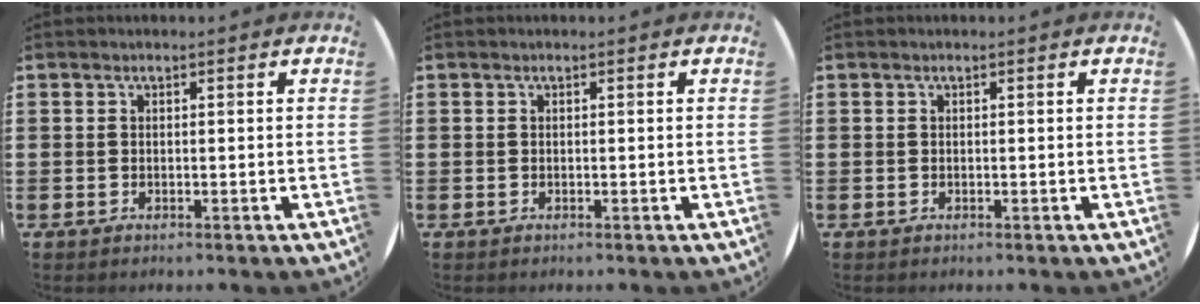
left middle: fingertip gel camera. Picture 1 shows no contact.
{"total": 0.0}
{"total": 0.0}